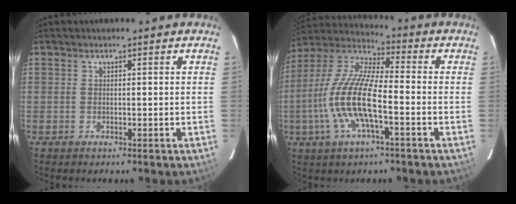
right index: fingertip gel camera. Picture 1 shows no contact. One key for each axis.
{"total": 15.2, "fx": -4.1, "fy": 4.1, "fz": 14.1, "tx": -0.292, "ty": -0.003, "tz": -0.087}